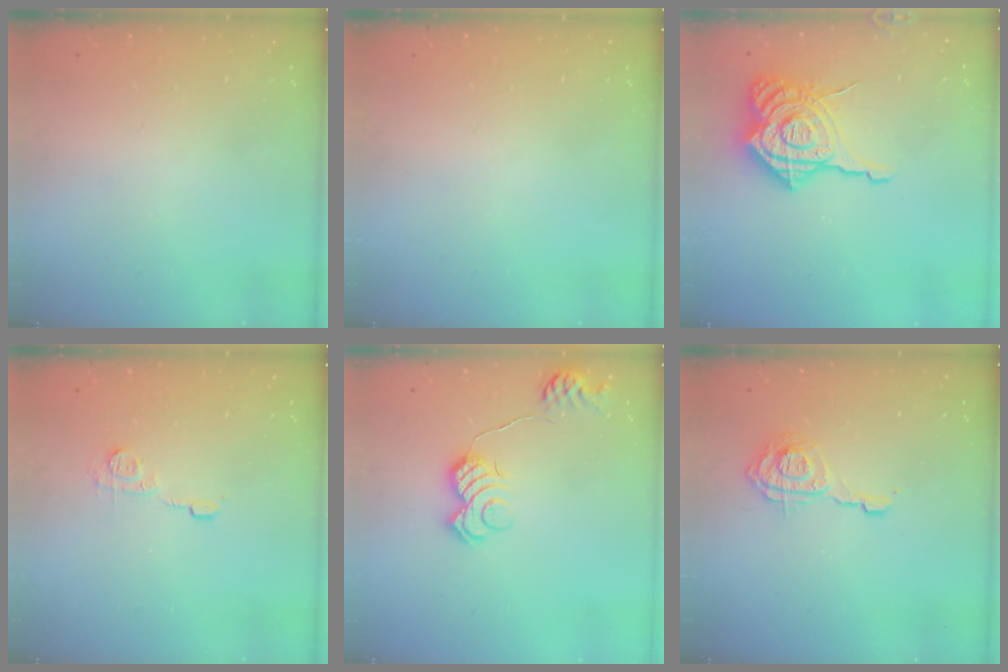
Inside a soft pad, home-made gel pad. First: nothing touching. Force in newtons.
{"total": 0.0}
{"total": 20.1, "press": 20.0, "slide": 2.1}
{"total": 6.2, "press": 6.2, "slide": 0.2}
{"total": 11.4, "press": 11.4, "slide": 0.5}
{"total": 10.3, "press": 10.3, "slide": 1.0}